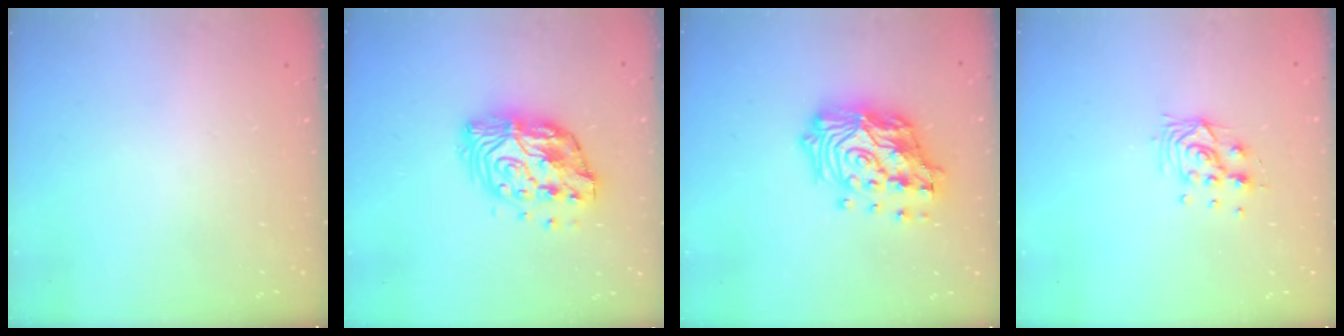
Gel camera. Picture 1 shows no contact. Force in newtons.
{"total": 14.0, "press": 13.9, "slide": 1.1}
{"total": 20.6, "press": 20.5, "slide": 2.7}
{"total": 8.3, "press": 8.3, "slide": 0.7}